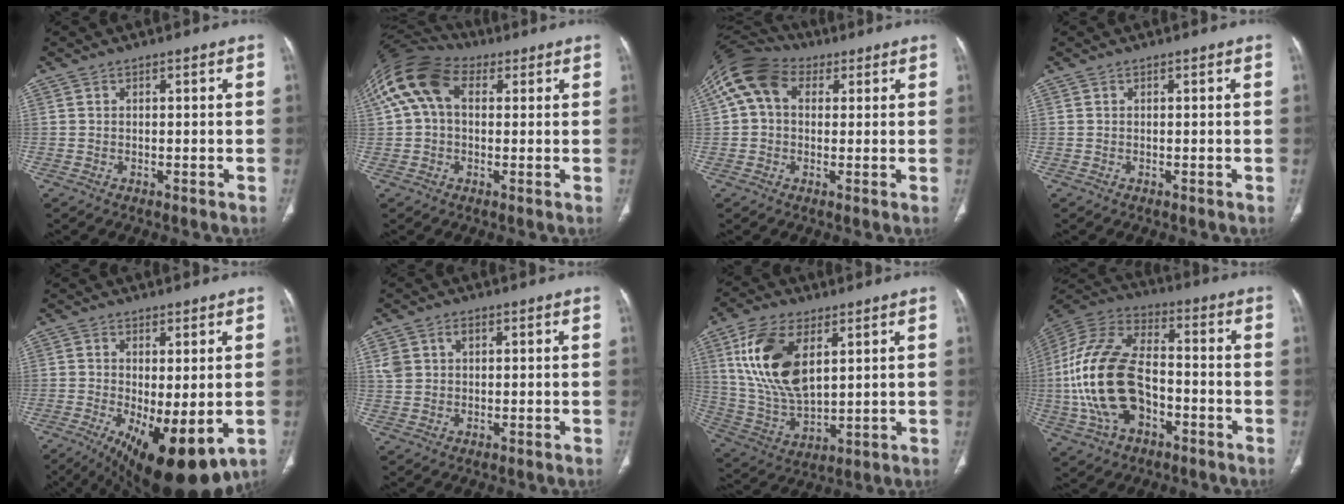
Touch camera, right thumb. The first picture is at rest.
{"total": 13.2, "force": [3.6, 8.7, 9.2], "torque": [-0.188, 0.043, 0.060]}
{"total": 11.8, "force": [3.5, 8.6, 7.3], "torque": [-0.139, 0.038, 0.056]}
{"total": 0.0}
{"total": 14.4, "force": [-4.3, 5.5, 12.6], "torque": [-0.193, -0.022, -0.047]}
{"total": 3.9, "force": [1.5, 2.8, 2.1], "torque": [-0.035, 0.001, 0.037]}
{"total": 17.0, "force": [6.2, 8.8, 13.2], "torque": [-0.254, -0.022, 0.129]}
{"total": 21.5, "force": [-4.2, 12.9, 16.6], "torque": [-0.343, 0.024, -0.077]}